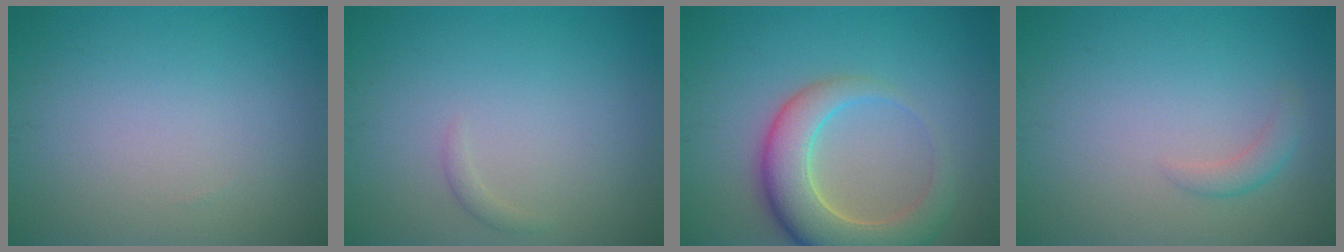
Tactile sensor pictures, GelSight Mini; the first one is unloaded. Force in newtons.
{"total": 0.7, "press": 0.7, "slide": 0.1}
{"total": 7.0, "press": 7.0, "slide": 0.7}
{"total": 1.4, "press": 1.4, "slide": 0.1}